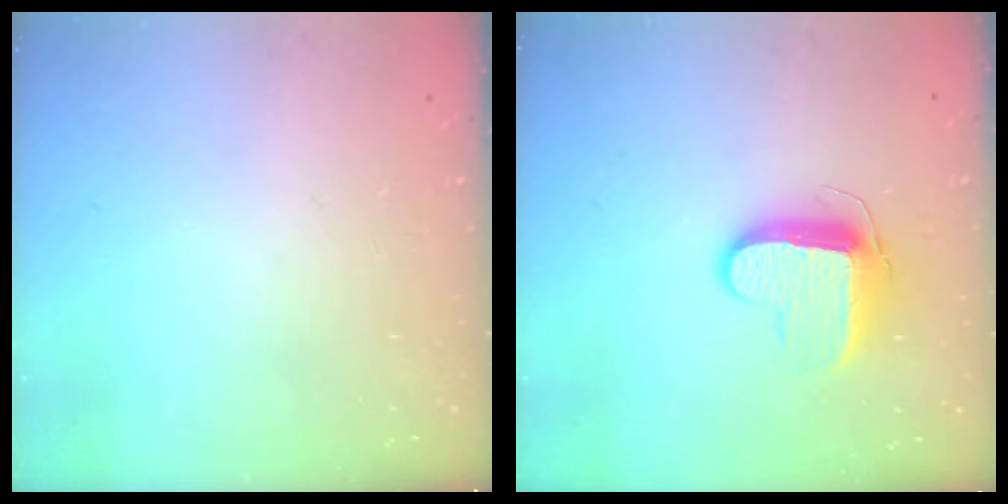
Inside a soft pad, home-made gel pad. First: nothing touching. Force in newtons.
{"total": 9.4, "press": 9.4, "slide": 0.7}